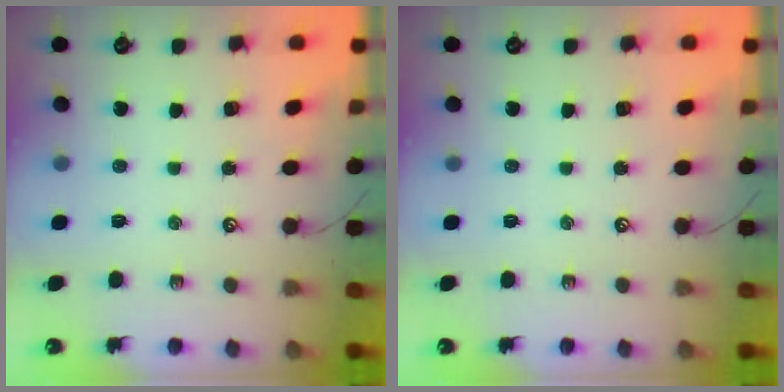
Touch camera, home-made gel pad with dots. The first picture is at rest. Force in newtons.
{"total": 0.0}